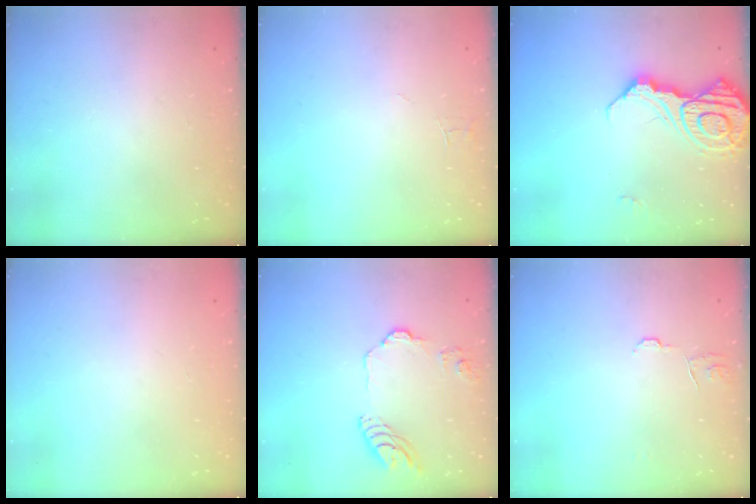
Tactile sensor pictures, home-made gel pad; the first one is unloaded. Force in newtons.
{"total": 3.0, "press": 3.0, "slide": 0.2}
{"total": 17.9, "press": 17.9, "slide": 1.4}
{"total": 0.0}
{"total": 11.4, "press": 11.3, "slide": 1.6}
{"total": 7.0, "press": 6.9, "slide": 0.5}